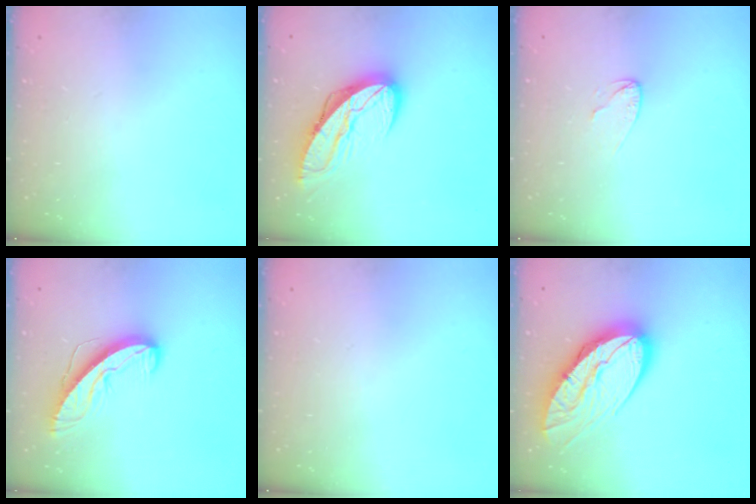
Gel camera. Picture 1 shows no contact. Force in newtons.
{"total": 11.1, "press": 11.1, "slide": 1.1}
{"total": 3.9, "press": 3.9, "slide": 0.3}
{"total": 9.3, "press": 9.2, "slide": 0.6}
{"total": 0.0}
{"total": 19.3, "press": 19.1, "slide": 2.1}